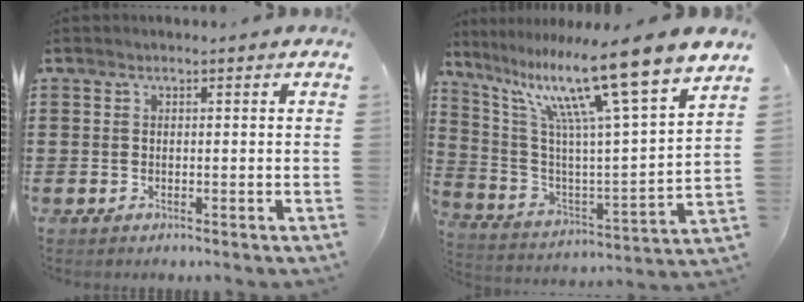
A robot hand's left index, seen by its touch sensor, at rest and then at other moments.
{"total": 15.5, "force": [11.9, -0.2, 10.0], "torque": [-0.211, -0.083, 0.185]}